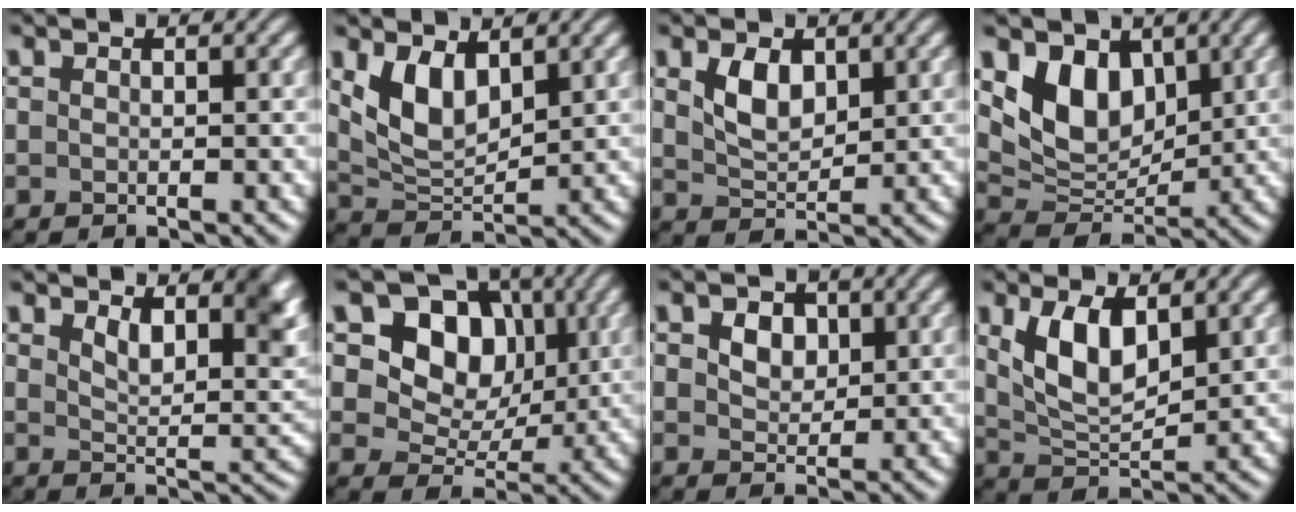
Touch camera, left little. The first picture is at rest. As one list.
[{"total": 4.5, "force": [2.1, 2.4, 3.3], "torque": [-0.071, -0.007, 0.045]}, {"total": 3.4, "force": [1.5, 2.0, 2.3], "torque": [-0.051, -0.001, 0.032]}, {"total": 5.8, "force": [2.6, 4.0, 3.3], "torque": [-0.062, -0.014, 0.045]}, {"total": 5.5, "force": [3.1, 2.3, 3.9], "torque": [-0.057, -0.010, 0.048]}, {"total": 9.5, "force": [3.2, 7.2, 5.2], "torque": [-0.092, 0.012, 0.050]}, {"total": 3.3, "force": [1.5, 2.3, 1.9], "torque": [-0.036, 0.006, 0.012]}, {"total": 5.5, "force": [2.1, 2.6, 4.3], "torque": [-0.093, -0.002, 0.044]}]